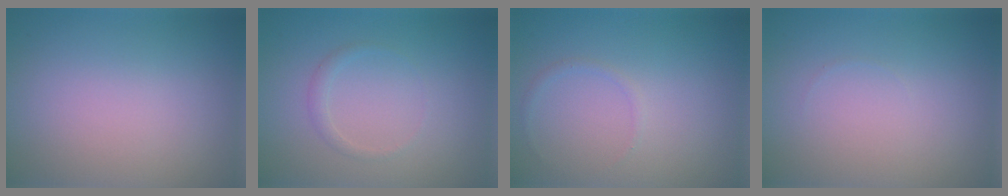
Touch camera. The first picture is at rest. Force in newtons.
{"total": 0.9, "press": 0.9, "slide": 0.0}
{"total": 0.6, "press": 0.6, "slide": 0.0}
{"total": 0.0}